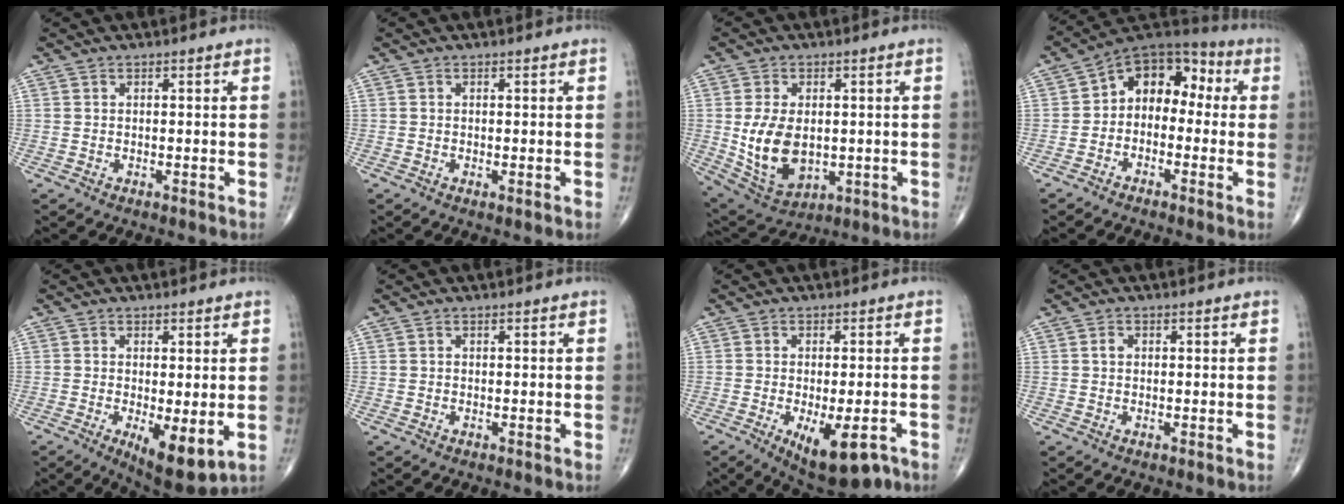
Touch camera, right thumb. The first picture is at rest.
{"total": 0.7, "force": [-0.1, 0.2, 0.6], "torque": [-0.015, -0.004, -0.004]}
{"total": 12.1, "force": [-0.3, 7.8, 9.3], "torque": [-0.160, -0.008, 0.016]}
{"total": 11.0, "force": [-0.1, 7.9, 7.7], "torque": [-0.074, 0.047, -0.024]}
{"total": 8.4, "force": [-1.8, 3.0, 7.6], "torque": [-0.114, -0.024, -0.022]}
{"total": 0.0}
{"total": 11.4, "force": [-5.1, 4.5, 9.1], "torque": [-0.127, -0.002, -0.066]}
{"total": 1.1, "force": [0.1, 0.8, 0.7], "torque": [-0.009, 0.003, 0.000]}